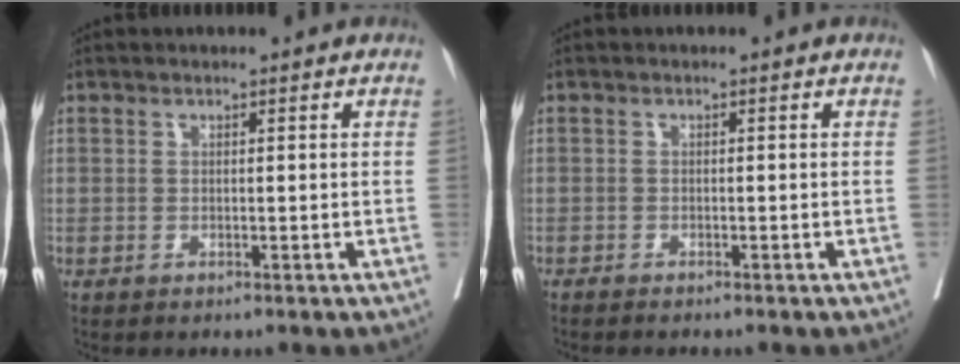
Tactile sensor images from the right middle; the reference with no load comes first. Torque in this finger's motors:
{"motor_torque": [0.78, -1.01, 0.13, 0.02]}